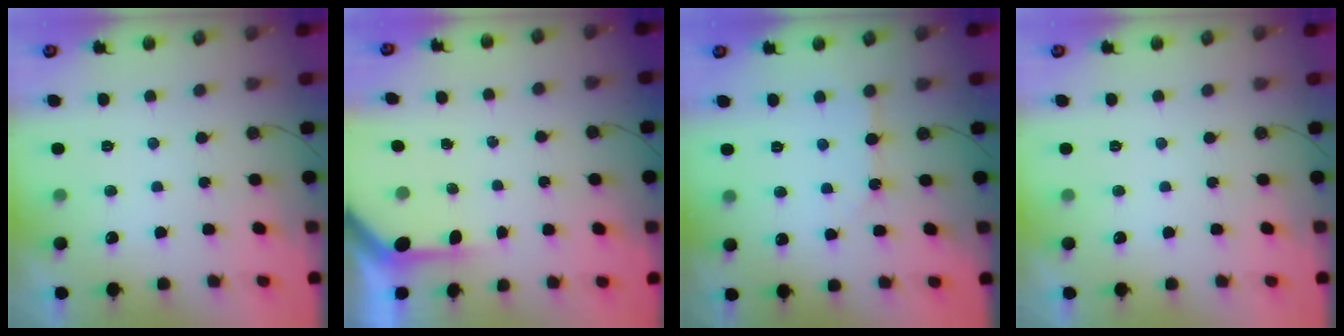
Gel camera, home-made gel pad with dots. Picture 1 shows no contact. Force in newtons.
{"total": 3.9, "press": 3.9, "slide": 0.3}
{"total": 4.9, "press": 4.9, "slide": 0.4}
{"total": 0.0}